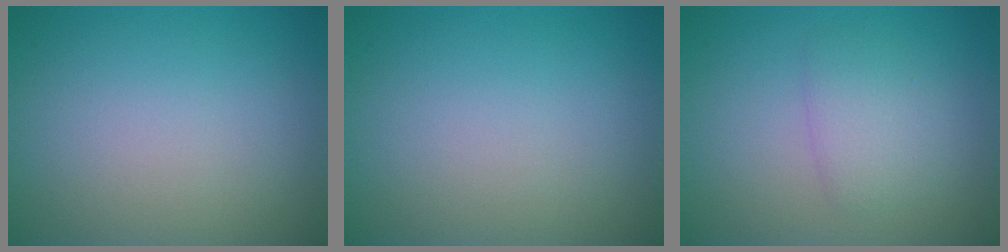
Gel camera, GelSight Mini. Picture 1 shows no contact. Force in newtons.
{"total": 0.0}
{"total": 2.4, "press": 2.4, "slide": 0.1}